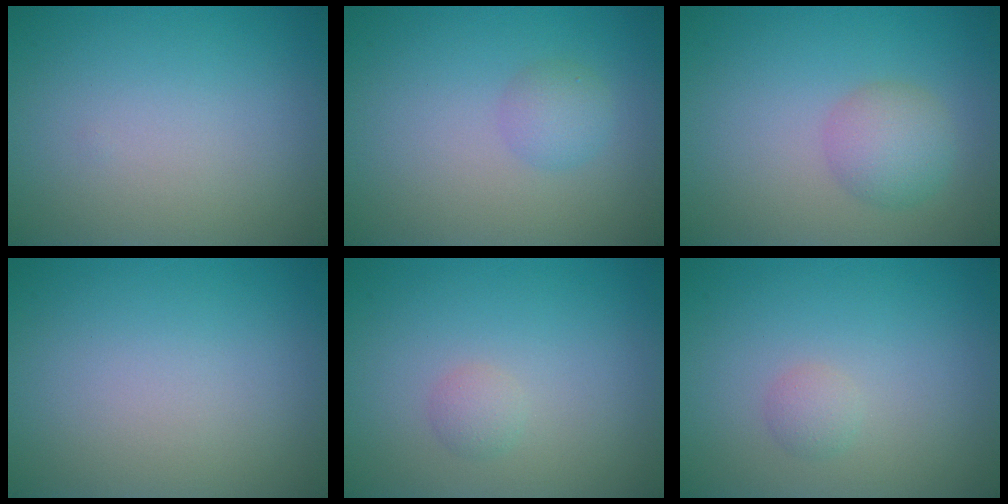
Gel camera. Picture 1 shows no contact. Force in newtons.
{"total": 1.7, "press": 1.7, "slide": 0.1}
{"total": 2.9, "press": 2.9, "slide": 0.2}
{"total": 0.0}
{"total": 1.0, "press": 1.0, "slide": 0.0}
{"total": 1.0, "press": 1.0, "slide": 0.0}